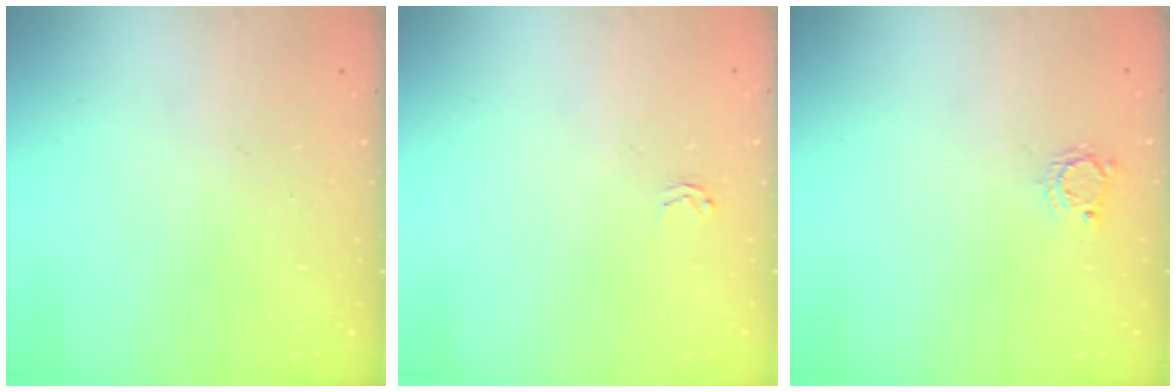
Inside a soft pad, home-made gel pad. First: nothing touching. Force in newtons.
{"total": 2.3, "press": 2.2, "slide": 0.2}
{"total": 3.7, "press": 3.6, "slide": 0.4}